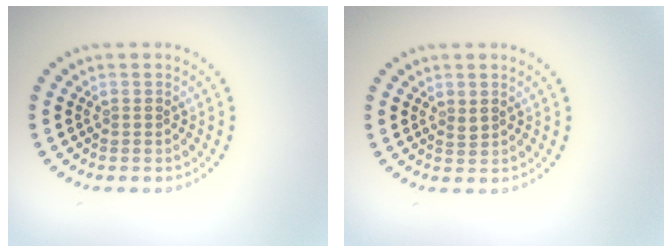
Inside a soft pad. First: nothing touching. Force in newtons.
{"total": 0.6, "press": 0.6, "slide": 0.2}